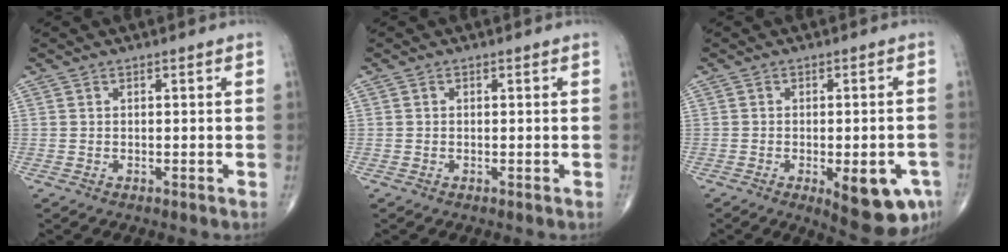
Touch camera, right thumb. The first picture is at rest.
{"total": 0.0}
{"total": 11.3, "force": [-4.4, 4.1, 9.6], "torque": [-0.105, 0.004, -0.047]}